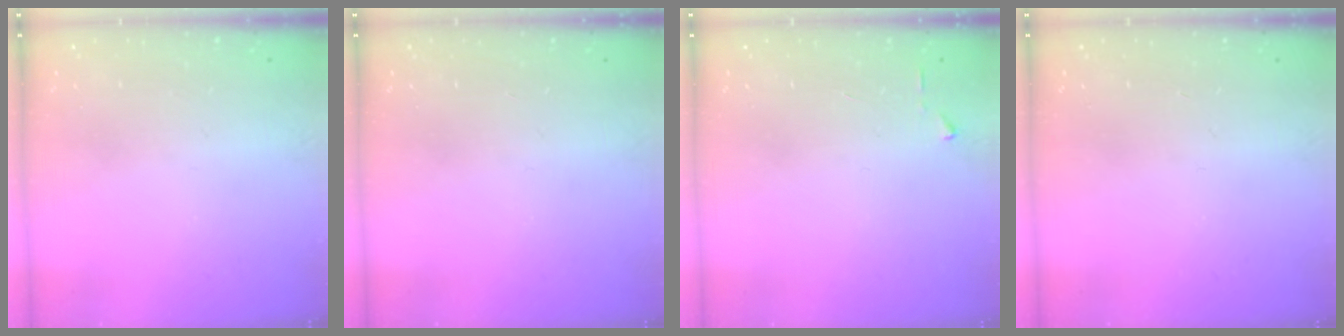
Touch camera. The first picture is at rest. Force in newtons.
{"total": 0.0}
{"total": 3.0, "press": 2.9, "slide": 0.4}
{"total": 0.0}